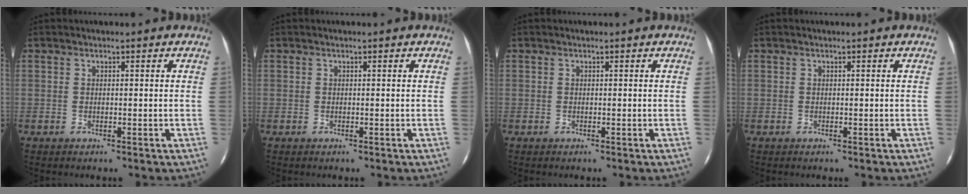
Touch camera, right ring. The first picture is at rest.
{"total": 0.0}
{"total": 0.0}
{"total": 0.0}